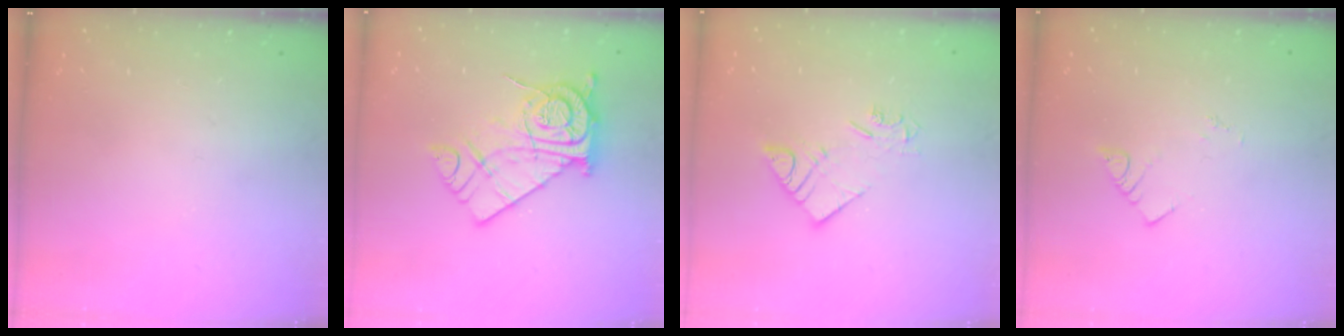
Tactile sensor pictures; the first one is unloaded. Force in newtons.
{"total": 14.0, "press": 13.9, "slide": 1.3}
{"total": 8.7, "press": 8.7, "slide": 0.7}
{"total": 1.8, "press": 1.8, "slide": 0.3}